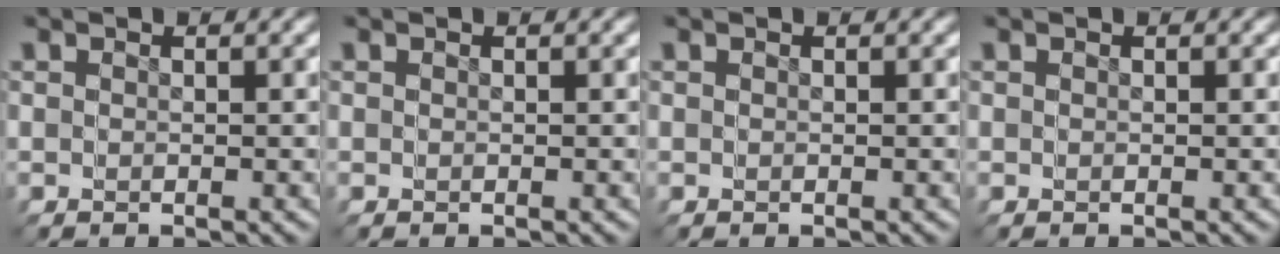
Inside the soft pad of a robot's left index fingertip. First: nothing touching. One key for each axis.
{"total": 0.0}
{"total": 0.0}
{"total": 0.0}